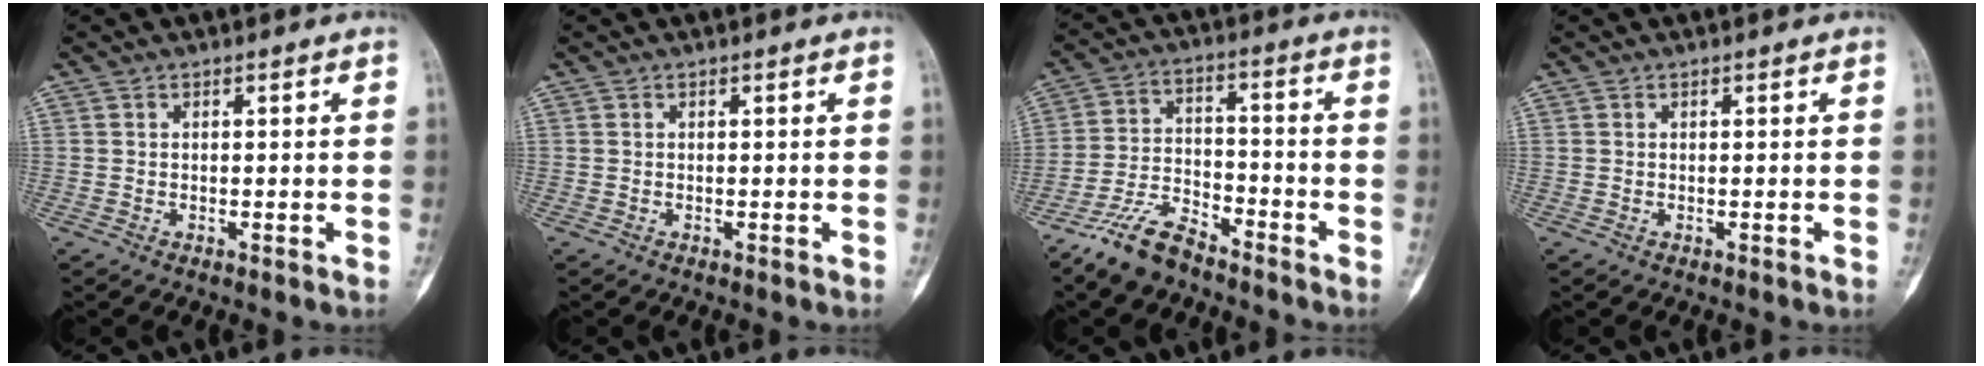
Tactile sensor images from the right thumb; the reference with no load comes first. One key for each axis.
{"total": 0.0}
{"total": 9.6, "fx": -7.6, "fy": 3.8, "fz": 4.6, "tx": -0.087, "ty": 0.041, "tz": -0.152}
{"total": 0.0}